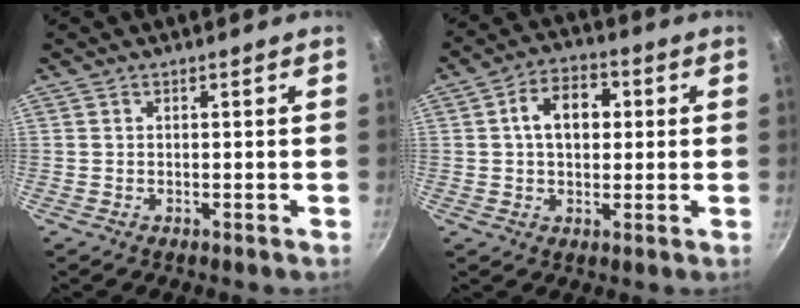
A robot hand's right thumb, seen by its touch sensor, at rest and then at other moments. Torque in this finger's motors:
{"motor_torque": [0.09, 2.18, 1.20, 0.04, 0.06]}